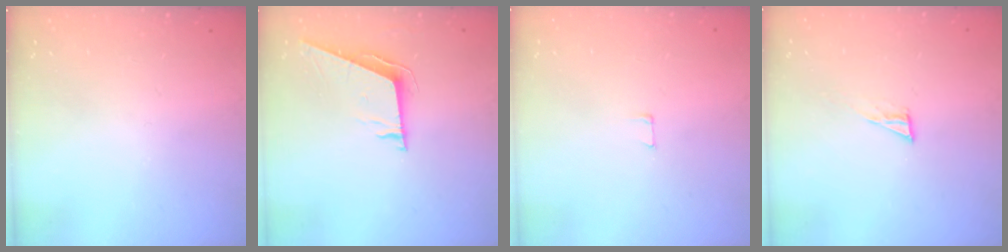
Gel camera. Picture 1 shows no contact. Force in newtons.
{"total": 8.4, "press": 7.9, "slide": 2.9}
{"total": 4.3, "press": 4.3, "slide": 0.4}
{"total": 4.8, "press": 4.7, "slide": 0.6}